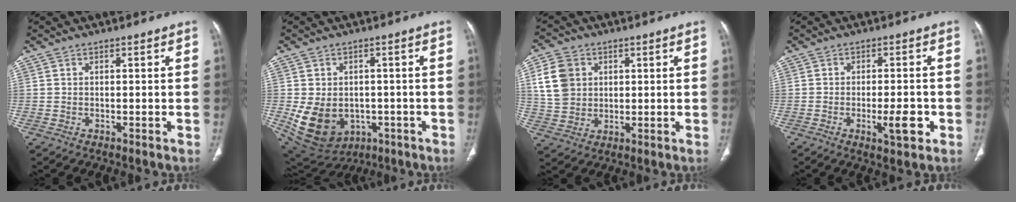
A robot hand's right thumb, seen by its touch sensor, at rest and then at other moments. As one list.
[{"total": 13.6, "force": [-3.3, 10.6, 7.8], "torque": [-0.137, 0.009, -0.023]}, {"total": 9.4, "force": [2.7, 7.6, 4.7], "torque": [-0.070, -0.003, 0.057]}, {"total": 5.7, "force": [-2.0, 1.9, 5.1], "torque": [-0.070, -0.001, -0.026]}]